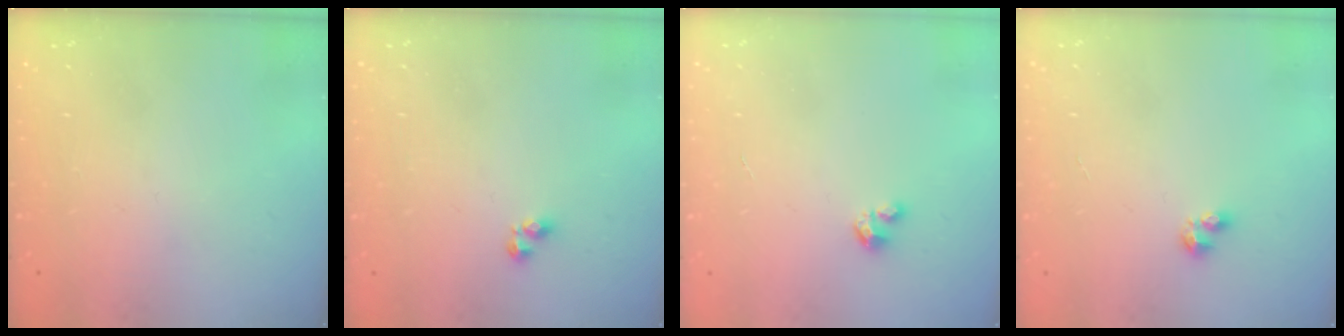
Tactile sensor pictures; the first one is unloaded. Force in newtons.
{"total": 3.2, "press": 3.1, "slide": 0.4}
{"total": 2.7, "press": 2.7, "slide": 0.2}
{"total": 2.5, "press": 2.5, "slide": 0.4}